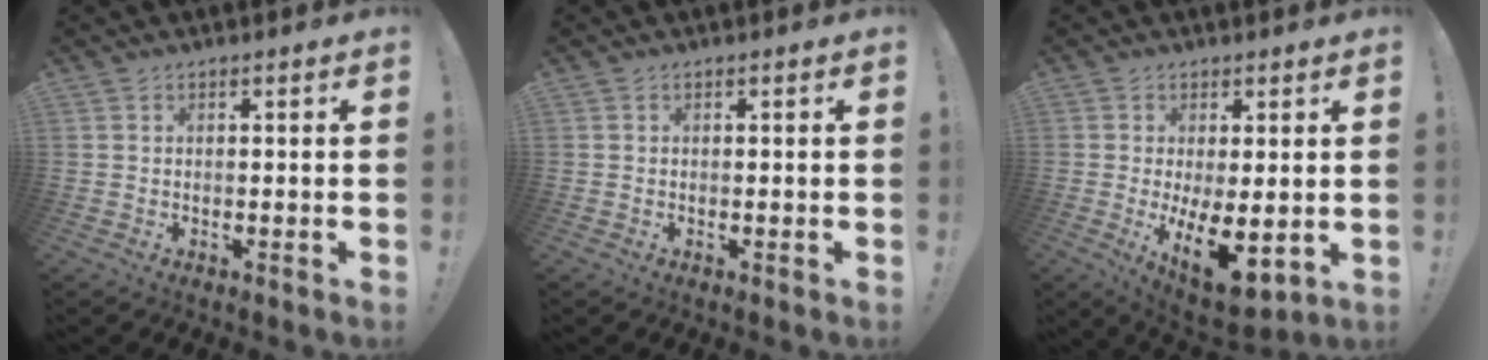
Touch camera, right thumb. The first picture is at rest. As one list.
[{"total": 0.0}, {"total": 11.3, "force": [-1.0, 4.6, 10.3], "torque": [-0.128, -0.015, -0.002]}]